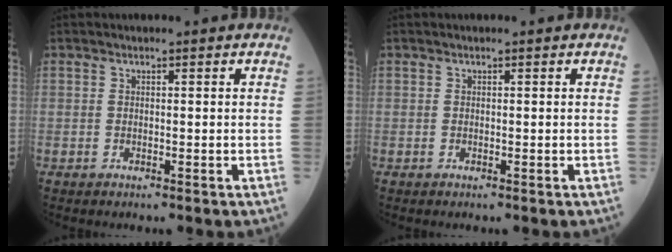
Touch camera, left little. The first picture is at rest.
{"total": 0.0}